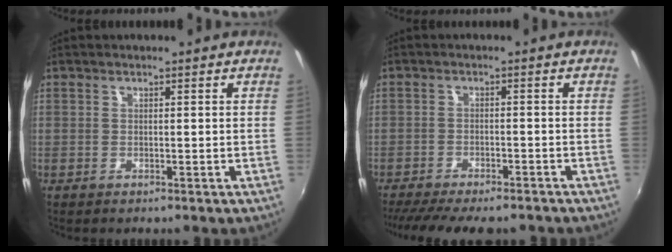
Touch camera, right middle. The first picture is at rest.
{"total": 14.0, "force": [-11.9, 3.1, 6.6], "torque": [-0.137, -0.036, -0.178]}